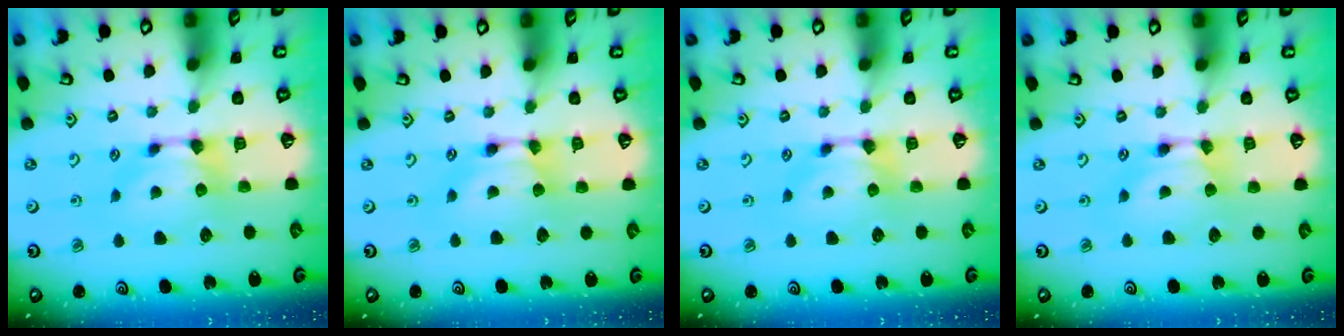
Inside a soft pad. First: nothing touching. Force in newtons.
{"total": 1.8, "press": 1.7, "slide": 0.1}
{"total": 0.0}
{"total": 1.6, "press": 1.6, "slide": 0.2}